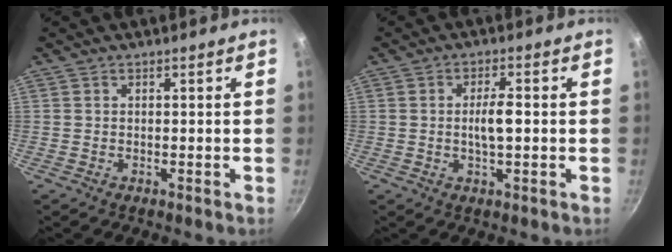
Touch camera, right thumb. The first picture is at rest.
{"total": 4.4, "force": [-0.1, 1.5, 4.2], "torque": [-0.070, 0.008, -0.003]}